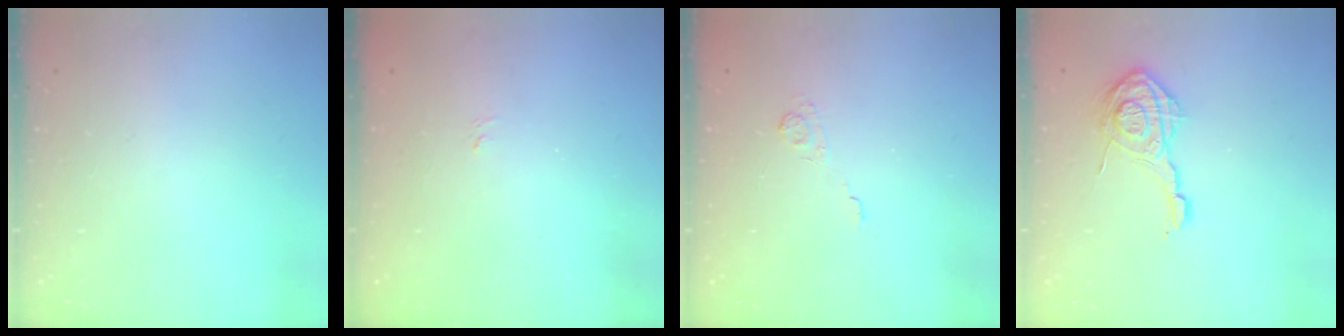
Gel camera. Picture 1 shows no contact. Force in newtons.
{"total": 1.5, "press": 1.1, "slide": 1.0}
{"total": 2.0, "press": 1.5, "slide": 1.3}
{"total": 14.0, "press": 13.9, "slide": 0.8}